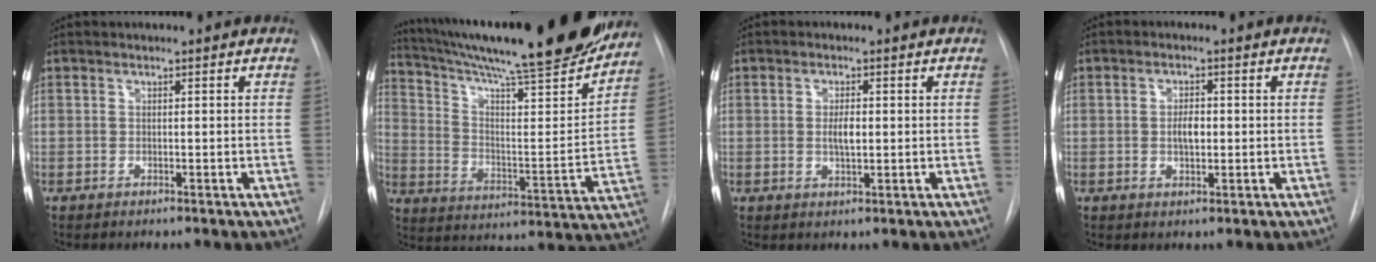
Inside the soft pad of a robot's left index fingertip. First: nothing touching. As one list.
[{"total": 28.9, "force": [24.8, 2.1, 14.6], "torque": [-0.241, -0.059, 0.352]}, {"total": 2.8, "force": [0.1, 0.9, 2.6], "torque": [-0.049, -0.001, 0.004]}, {"total": 2.9, "force": [0.0, 1.3, 2.6], "torque": [-0.046, 0.002, 0.001]}]